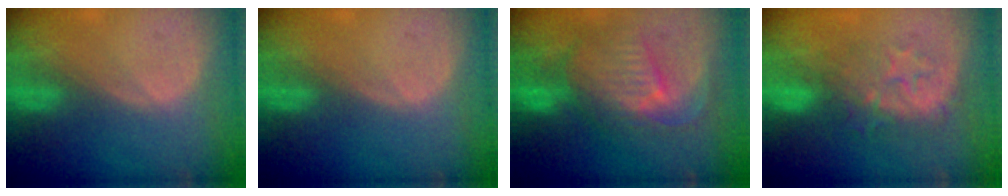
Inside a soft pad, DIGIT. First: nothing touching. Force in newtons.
{"total": 0.0}
{"total": 10.6, "press": 9.4, "slide": 4.9}
{"total": 7.9, "press": 7.8, "slide": 1.4}